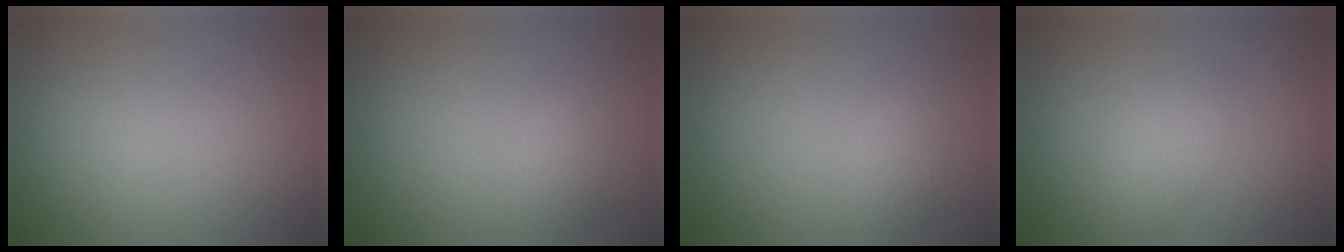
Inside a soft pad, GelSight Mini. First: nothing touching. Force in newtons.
{"total": 1.2, "press": 1.2, "slide": 0.0}
{"total": 1.2, "press": 1.2, "slide": 0.0}
{"total": 1.7, "press": 1.7, "slide": 0.1}